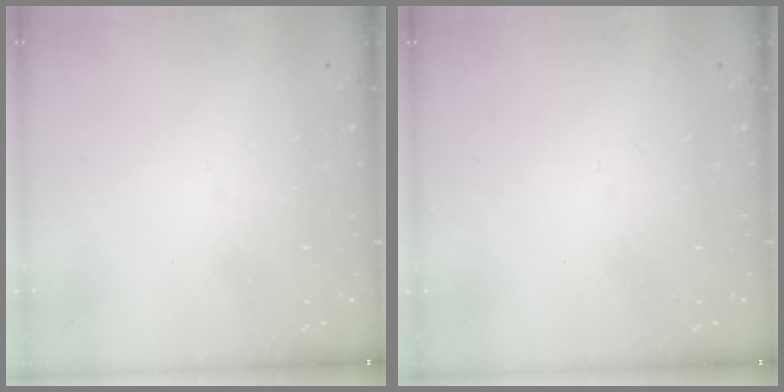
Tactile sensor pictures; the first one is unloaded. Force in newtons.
{"total": 0.0}